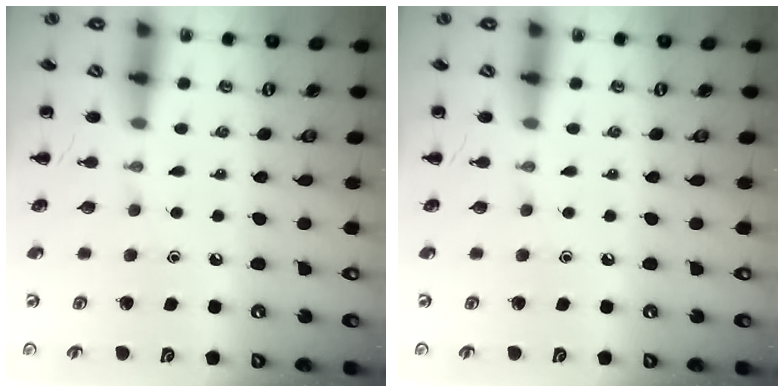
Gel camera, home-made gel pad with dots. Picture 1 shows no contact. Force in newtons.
{"total": 0.0}